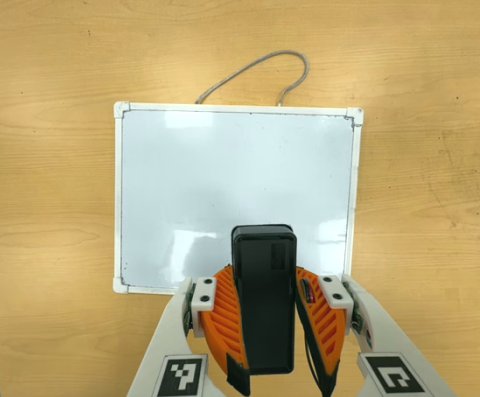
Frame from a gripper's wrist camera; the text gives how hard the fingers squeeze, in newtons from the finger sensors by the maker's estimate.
{"total": 7.9, "left": 6.8, "right": 9.0}